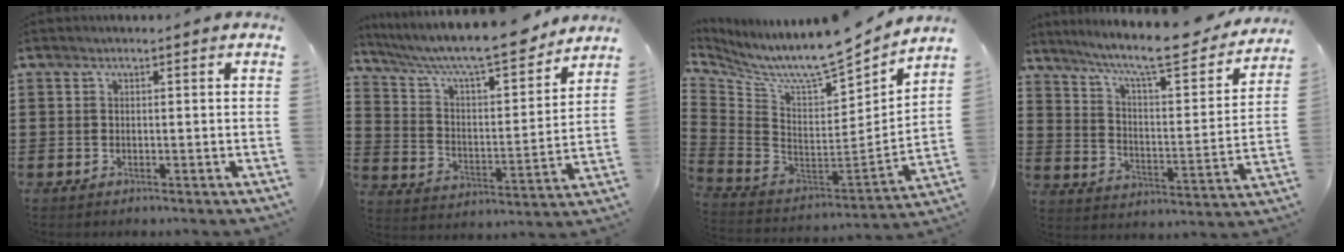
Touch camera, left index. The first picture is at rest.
{"total": 10.0, "force": [8.6, 1.1, 4.9], "torque": [-0.120, -0.056, 0.141]}
{"total": 8.5, "force": [7.3, 1.1, 4.1], "torque": [-0.096, -0.071, 0.116]}
{"total": 10.2, "force": [8.7, 0.7, 5.4], "torque": [-0.120, -0.059, 0.141]}